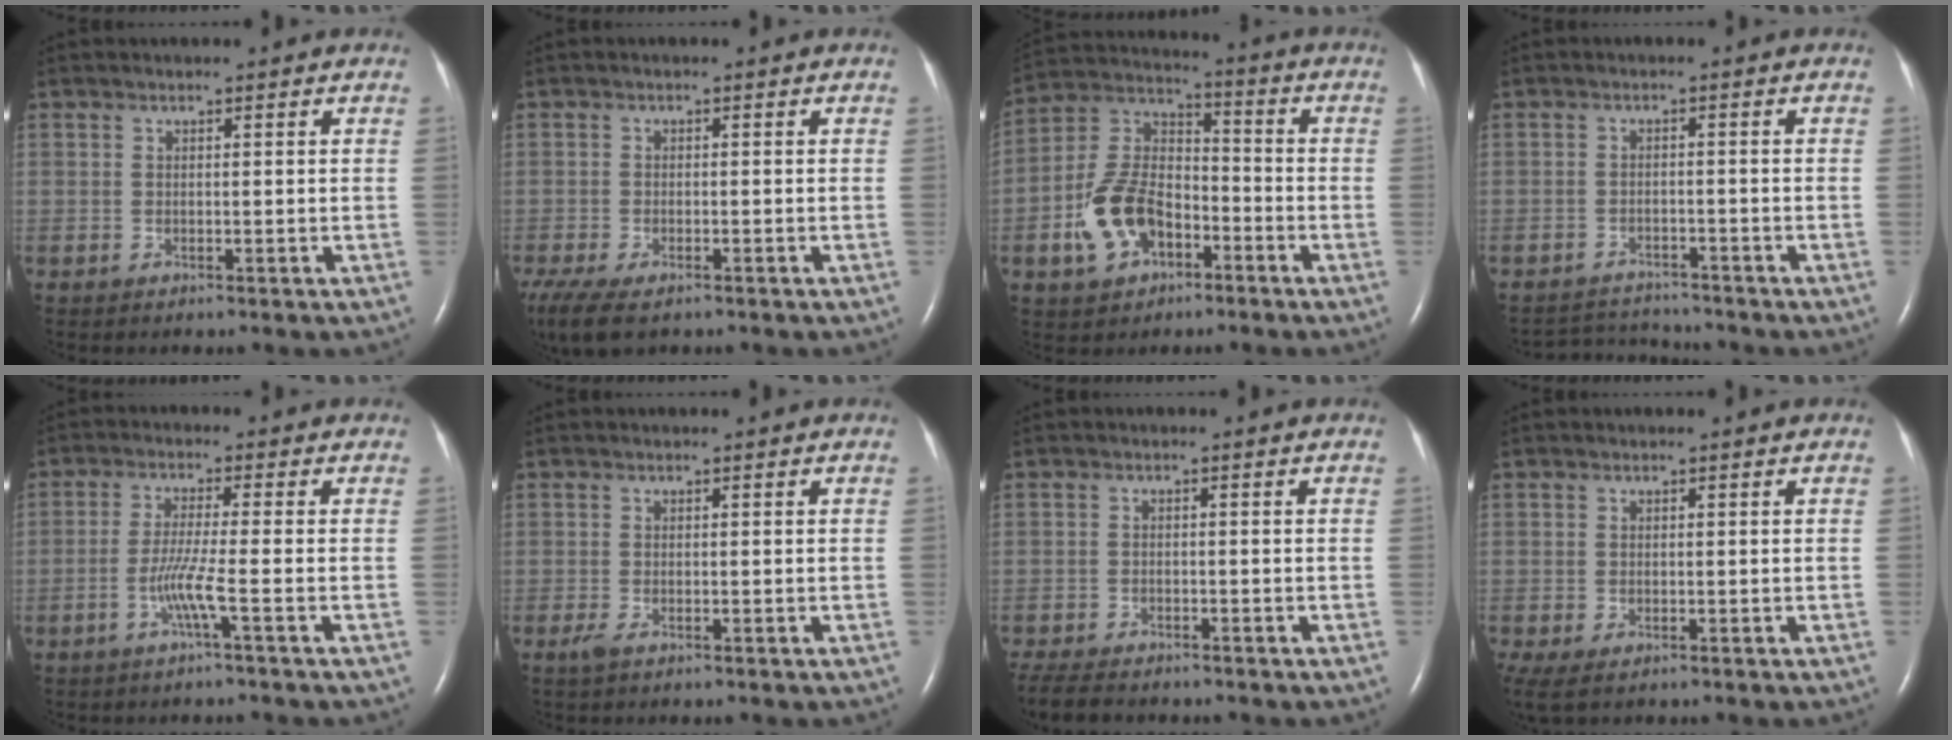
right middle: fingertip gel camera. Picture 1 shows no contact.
{"total": 10.2, "force": [-6.8, 4.3, 6.2], "torque": [-0.144, -0.017, -0.107]}
{"total": 11.7, "force": [-4.7, 7.1, 8.1], "torque": [-0.179, 0.019, -0.083]}
{"total": 4.9, "force": [-4.9, 0.2, -0.4], "torque": [0.000, 0.000, -0.080]}
{"total": 4.3, "force": [-1.8, -1.0, 3.8], "torque": [-0.080, -0.009, -0.039]}
{"total": 1.1, "force": [-0.6, 0.2, 0.8], "torque": [-0.027, -0.005, -0.013]}
{"total": 6.6, "force": [-5.7, 1.9, 2.7], "torque": [-0.047, -0.013, -0.093]}
{"total": 2.8, "force": [-1.4, 1.2, 2.0], "torque": [-0.043, -0.010, -0.021]}